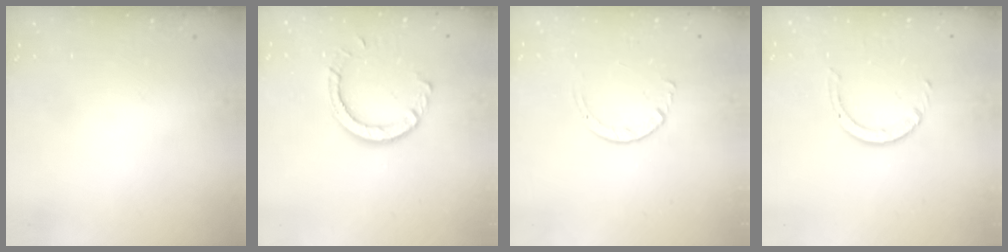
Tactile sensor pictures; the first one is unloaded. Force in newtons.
{"total": 7.8, "press": 7.7, "slide": 0.7}
{"total": 2.7, "press": 2.7, "slide": 0.3}
{"total": 2.5, "press": 2.4, "slide": 0.3}